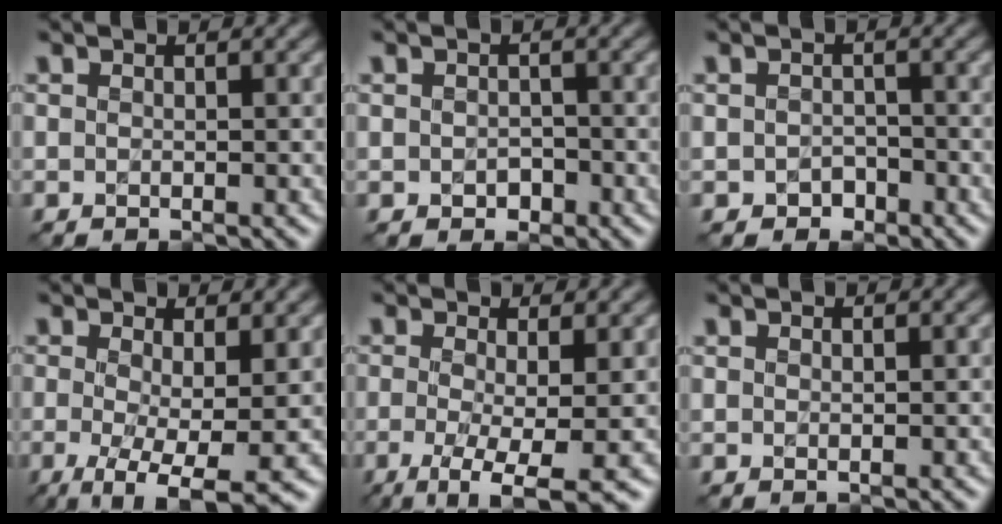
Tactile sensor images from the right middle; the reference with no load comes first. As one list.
[{"total": 1.2, "force": [0.0, 1.1, 0.6], "torque": [-0.011, -0.002, -0.002]}, {"total": 1.3, "force": [-0.4, 1.1, 0.4], "torque": [-0.006, 0.002, -0.010]}, {"total": 5.8, "force": [-1.1, 1.3, 5.5], "torque": [-0.102, -0.014, -0.015]}, {"total": 5.4, "force": [-1.5, 1.1, 5.1], "torque": [-0.085, -0.009, -0.028]}, {"total": 0.7, "force": [0.7, 0.0, 0.0], "torque": [-0.003, 0.005, 0.010]}]